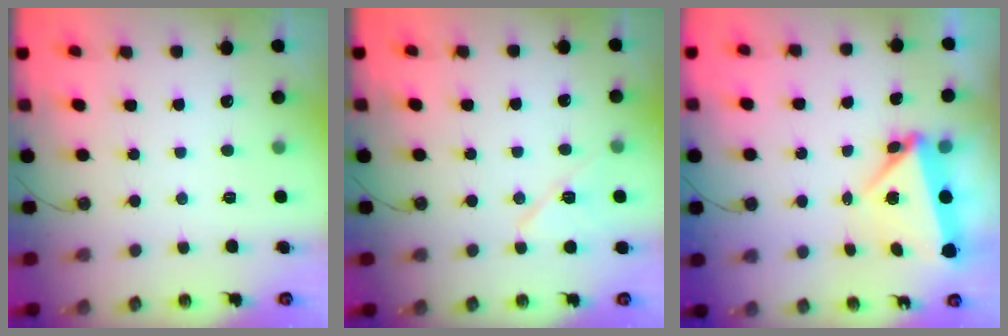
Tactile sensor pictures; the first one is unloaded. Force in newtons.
{"total": 9.1, "press": 8.6, "slide": 3.1}
{"total": 6.0, "press": 5.6, "slide": 2.3}